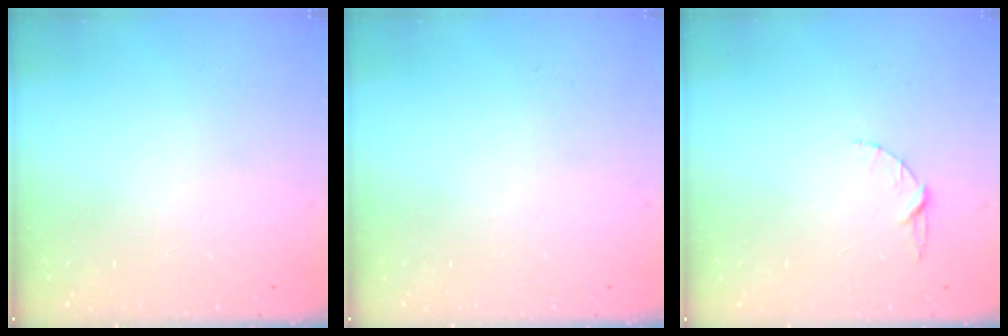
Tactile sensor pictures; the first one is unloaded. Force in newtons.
{"total": 0.0}
{"total": 3.4, "press": 3.3, "slide": 0.4}